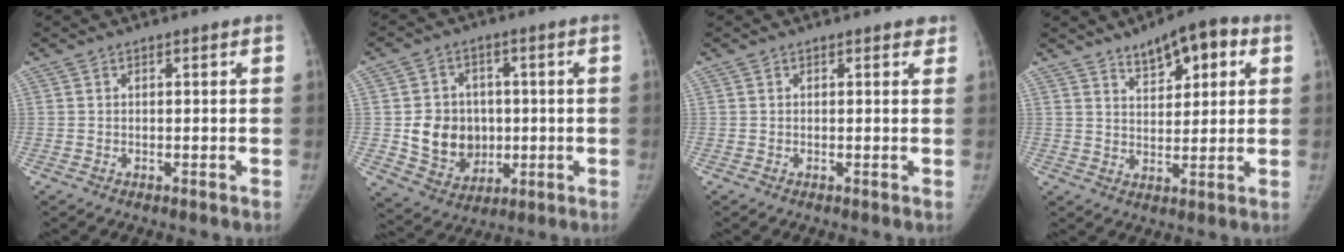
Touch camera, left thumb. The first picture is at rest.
{"total": 11.4, "force": [-0.4, 9.9, 5.8], "torque": [-0.053, 0.000, 0.010]}
{"total": 1.0, "force": [0.8, 0.5, 0.4], "torque": [0.004, -0.004, 0.004]}
{"total": 9.1, "force": [4.9, 4.1, 6.5], "torque": [-0.066, -0.014, 0.073]}